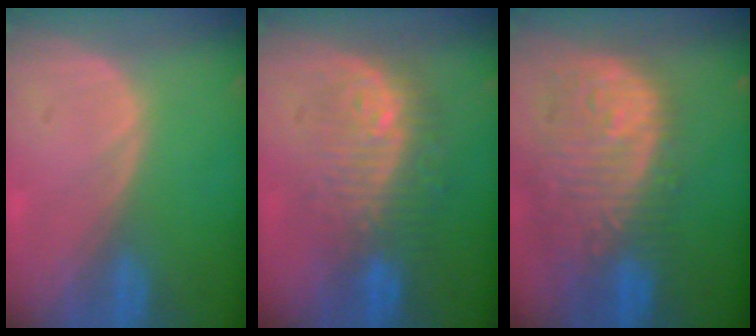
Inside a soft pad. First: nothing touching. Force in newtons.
{"total": 9.2, "press": 9.0, "slide": 1.8}
{"total": 13.3, "press": 11.2, "slide": 7.1}